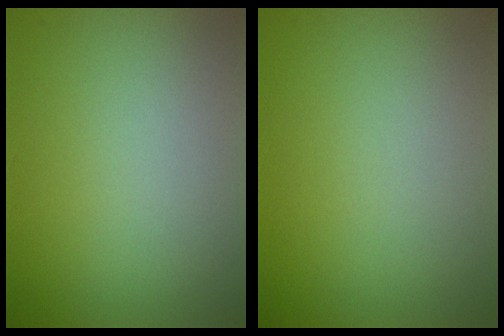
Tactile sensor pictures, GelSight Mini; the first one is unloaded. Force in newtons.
{"total": 0.0}